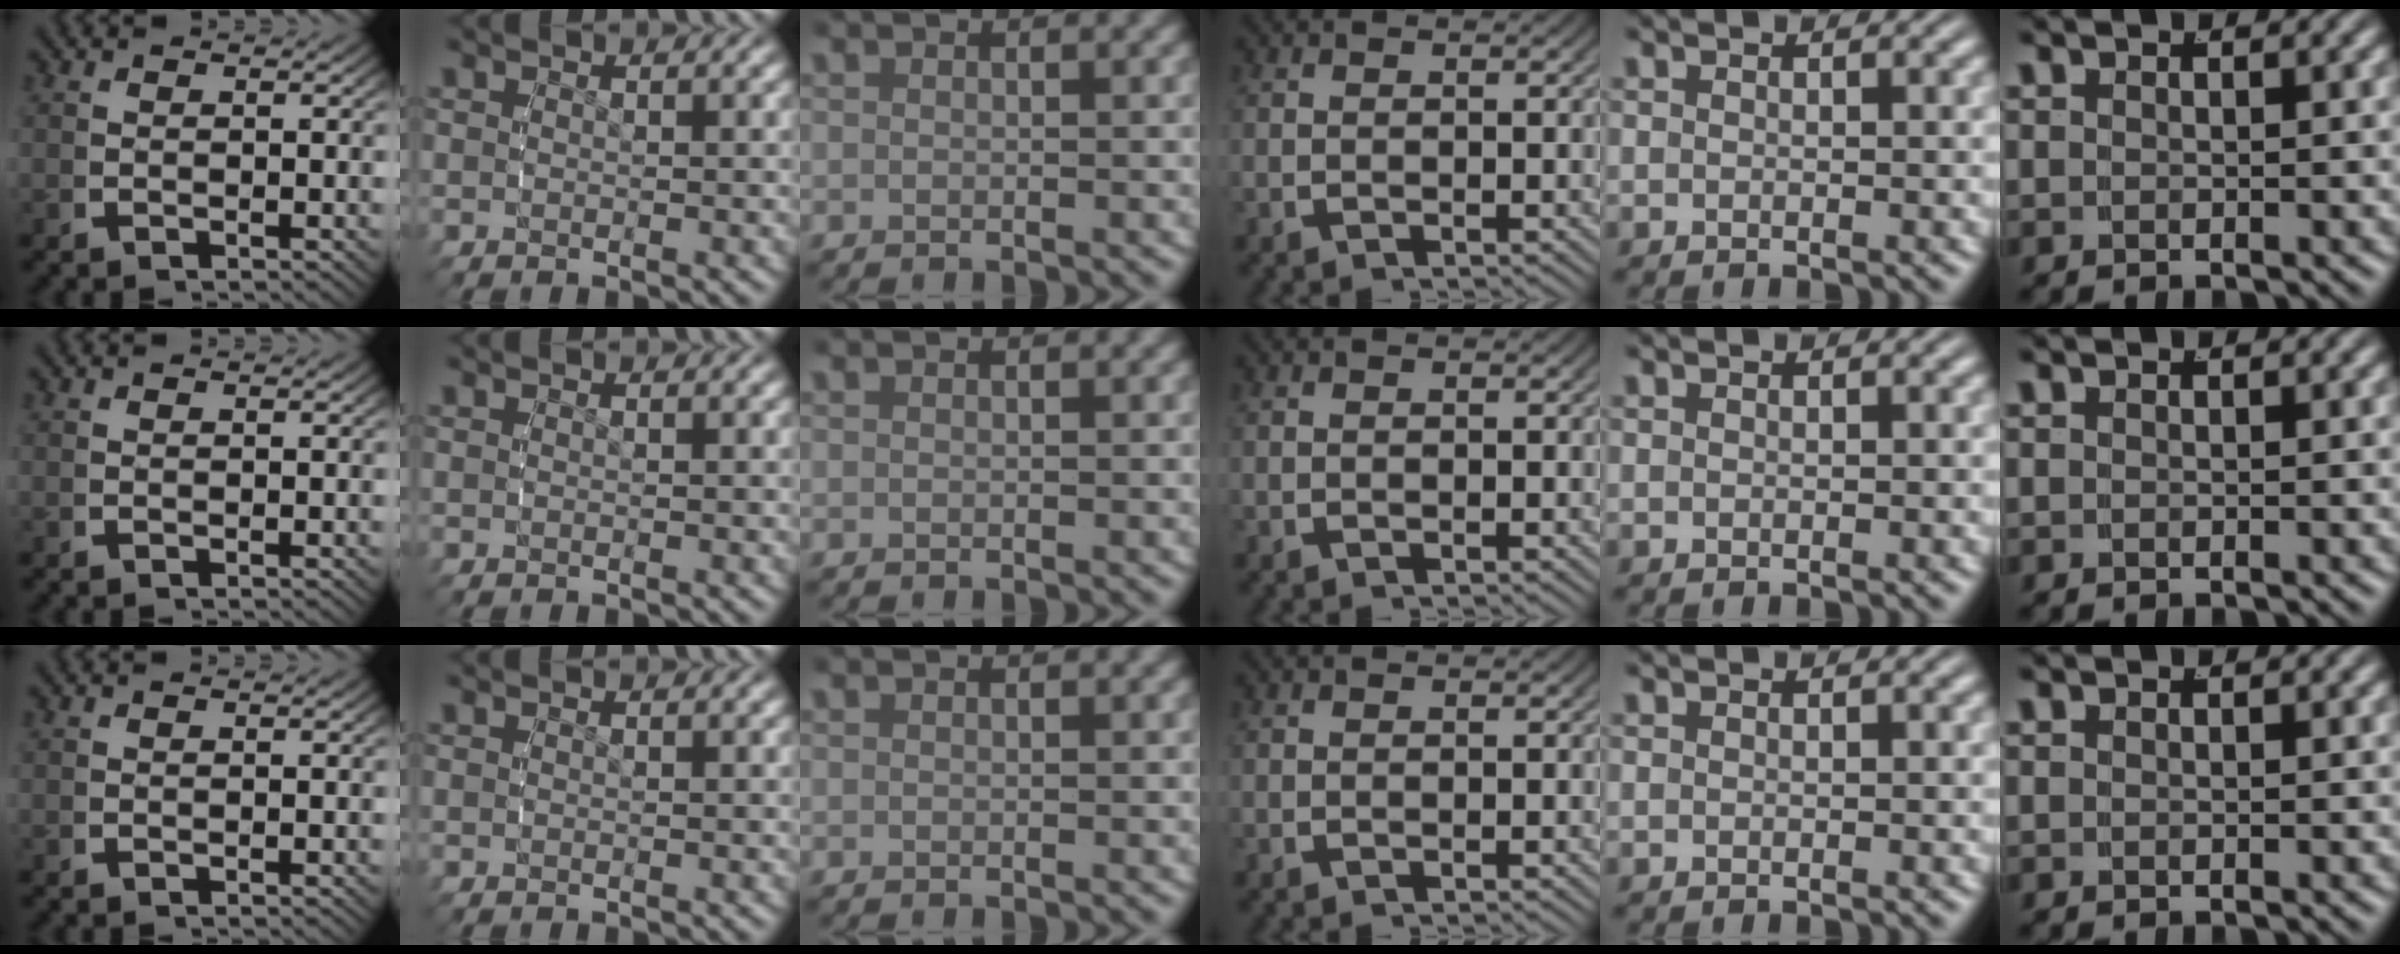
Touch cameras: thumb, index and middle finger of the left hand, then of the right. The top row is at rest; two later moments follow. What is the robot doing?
{"motion": "reach", "object": "glasses case"}